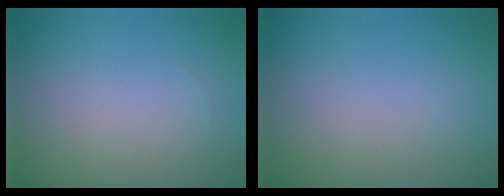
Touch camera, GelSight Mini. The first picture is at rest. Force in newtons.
{"total": 0.0}